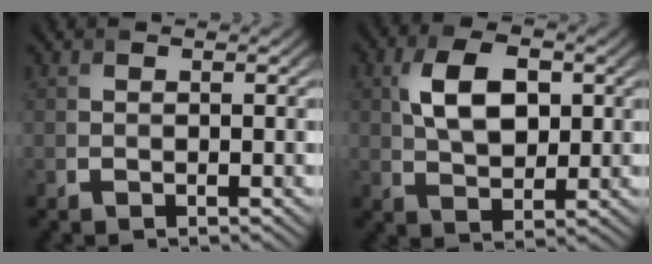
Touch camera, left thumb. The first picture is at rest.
{"total": 7.2, "force": [1.5, 4.4, 5.5], "torque": [-0.106, 0.006, 0.023]}